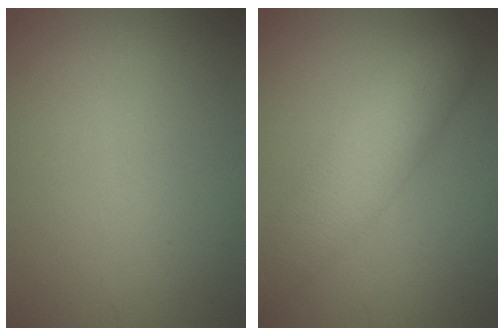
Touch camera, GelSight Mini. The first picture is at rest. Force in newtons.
{"total": 5.8, "press": 5.8, "slide": 0.2}